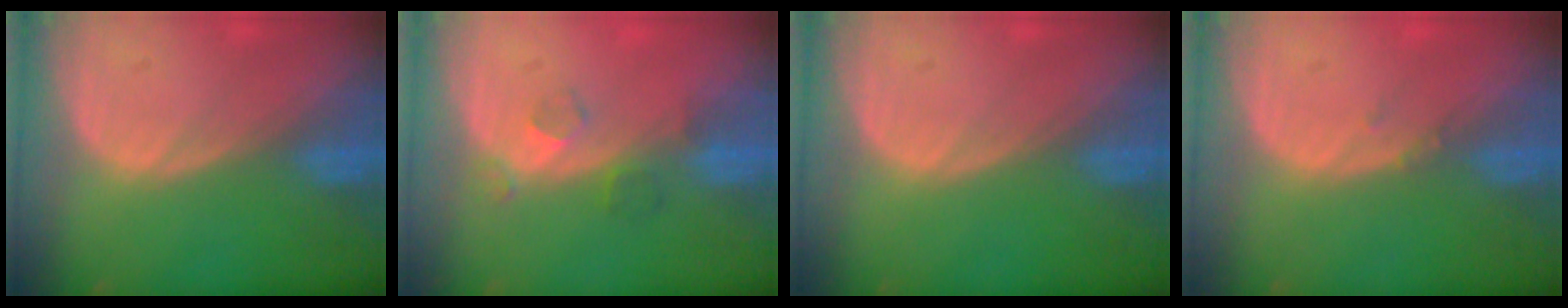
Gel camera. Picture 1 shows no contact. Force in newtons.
{"total": 3.3, "press": 2.8, "slide": 1.7}
{"total": 0.0}
{"total": 0.7, "press": 0.7, "slide": 0.3}